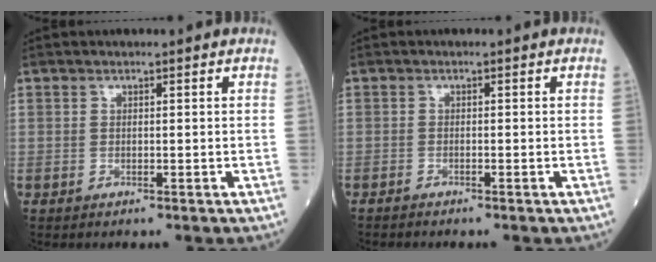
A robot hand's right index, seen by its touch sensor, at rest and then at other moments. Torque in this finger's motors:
{"motor_torque": [0.09, 0.00, -0.04, 0.01]}